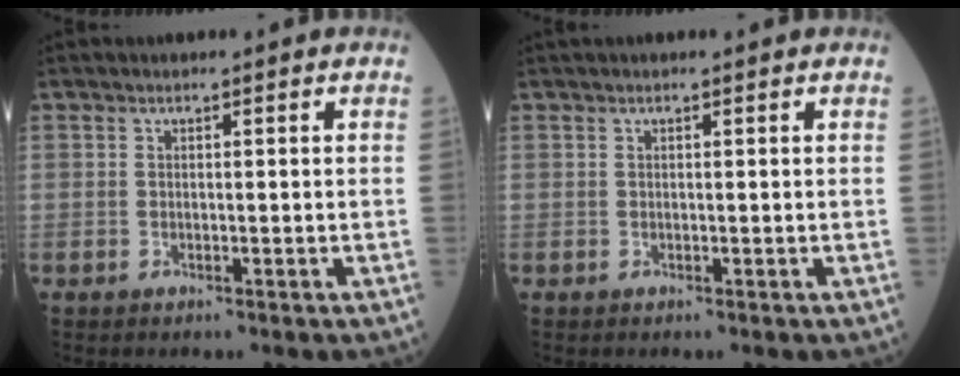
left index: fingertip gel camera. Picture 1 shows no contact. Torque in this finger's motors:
{"motor_torque": [1.06, -1.07, 0.29, 0.08]}